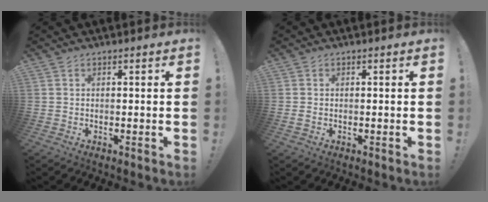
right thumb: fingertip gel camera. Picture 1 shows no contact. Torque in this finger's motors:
{"motor_torque": [0.04, -0.28, 0.06, 0.10, 0.01]}